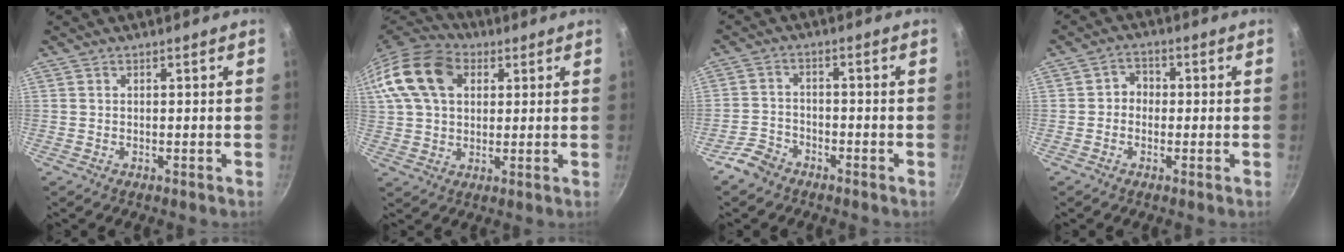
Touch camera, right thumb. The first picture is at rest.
{"total": 18.2, "force": [5.9, 12.7, 11.6], "torque": [-0.228, 0.021, 0.095]}
{"total": 4.6, "force": [-3.5, 2.8, 1.3], "torque": [-0.022, 0.037, -0.067]}
{"total": 3.3, "force": [-0.4, 2.9, 1.4], "torque": [-0.001, 0.011, -0.016]}